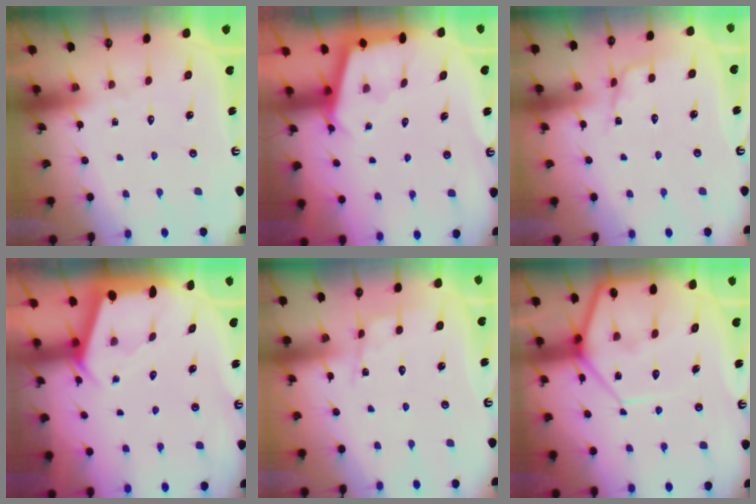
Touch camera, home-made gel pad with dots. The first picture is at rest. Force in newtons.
{"total": 3.0, "press": 3.0, "slide": 0.3}
{"total": 3.4, "press": 3.4, "slide": 0.4}
{"total": 2.4, "press": 2.4, "slide": 0.3}
{"total": 3.4, "press": 3.4, "slide": 0.5}
{"total": 12.0, "press": 11.9, "slide": 1.0}